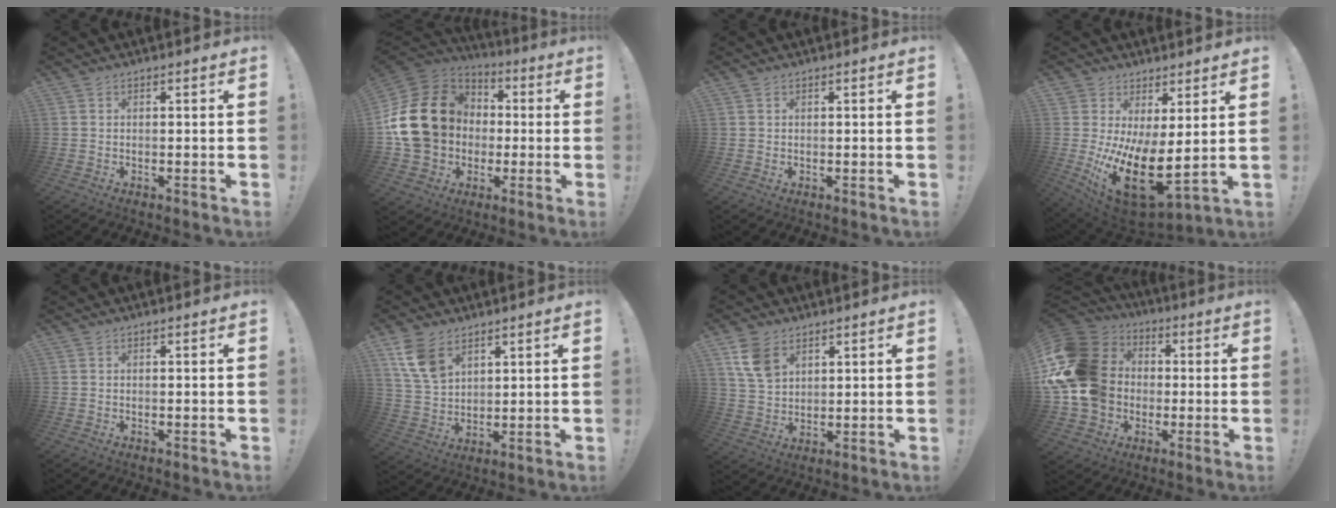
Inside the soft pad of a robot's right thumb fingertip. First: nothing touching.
{"total": 22.6, "force": [2.0, 18.5, 12.9], "torque": [-0.235, 0.006, 0.067]}
{"total": 0.6, "force": [0.4, 0.5, 0.1], "torque": [0.003, 0.000, 0.007]}
{"total": 15.7, "force": [-0.1, 7.4, 13.8], "torque": [-0.231, -0.031, 0.015]}
{"total": 0.0}
{"total": 10.5, "force": [6.2, 6.5, 5.6], "torque": [-0.099, -0.026, 0.121]}
{"total": 9.7, "force": [5.3, 6.5, 4.8], "torque": [-0.077, -0.017, 0.107]}
{"total": 21.8, "force": [0.9, 18.1, 12.1], "torque": [-0.229, 0.007, 0.047]}